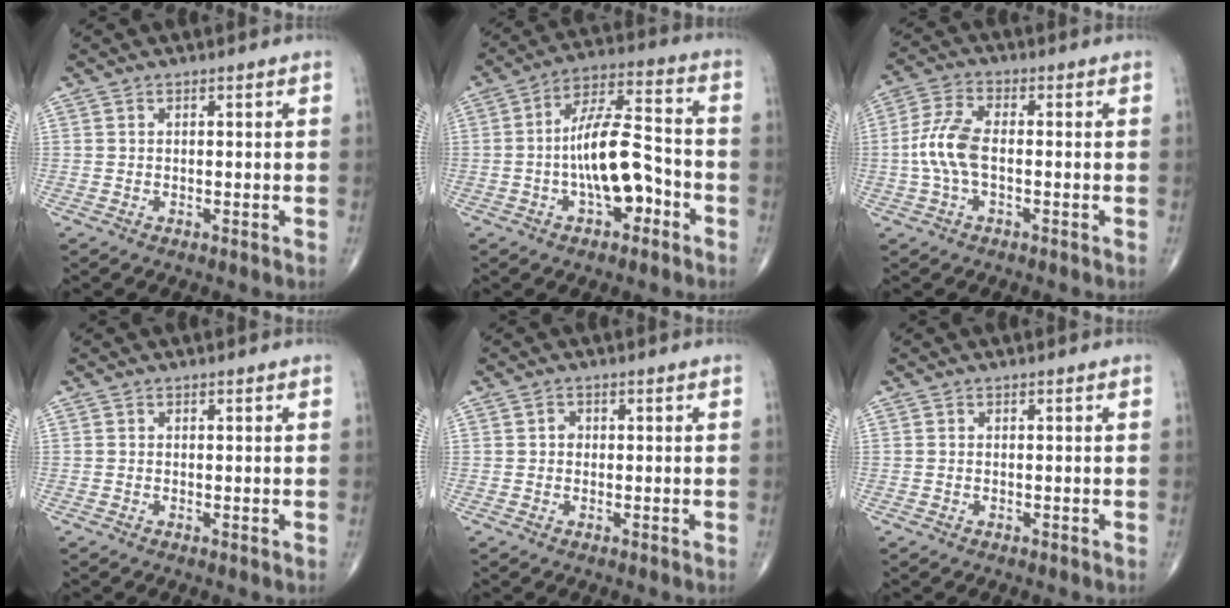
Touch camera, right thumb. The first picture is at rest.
{"total": 13.4, "force": [-3.5, 5.9, 11.5], "torque": [-0.192, 0.045, -0.064]}
{"total": 7.8, "force": [-0.9, 3.6, 6.8], "torque": [-0.166, 0.021, -0.022]}
{"total": 0.0}
{"total": 1.2, "force": [0.0, 1.1, 0.5], "torque": [-0.003, 0.004, -0.001]}
{"total": 0.0}